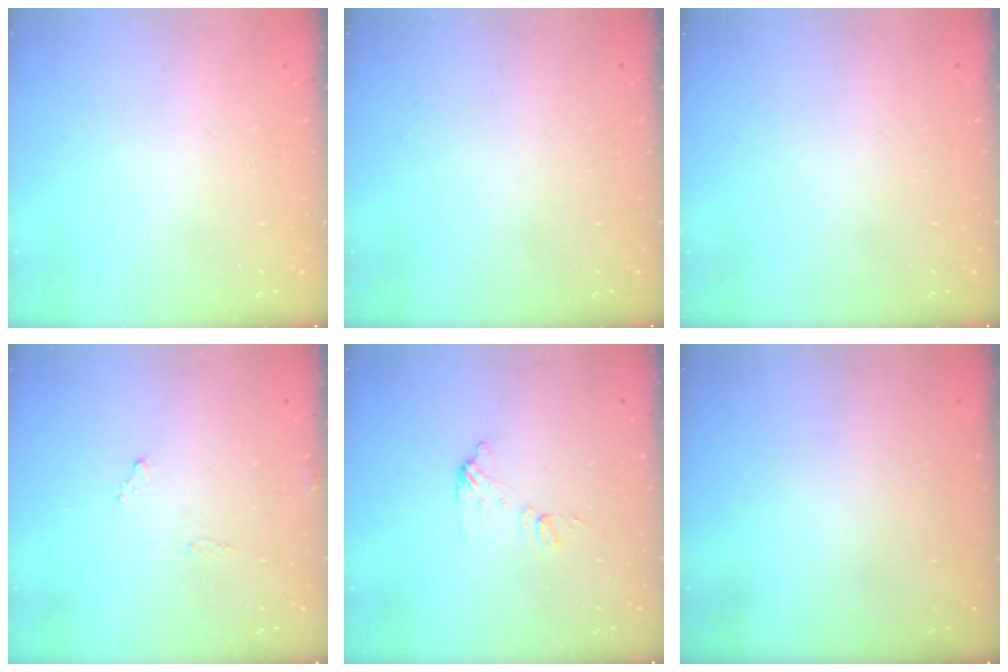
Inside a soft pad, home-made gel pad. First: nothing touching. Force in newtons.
{"total": 0.0}
{"total": 0.0}
{"total": 7.4, "press": 7.4, "slide": 0.3}
{"total": 6.7, "press": 6.7, "slide": 0.2}
{"total": 2.9, "press": 2.9, "slide": 0.1}